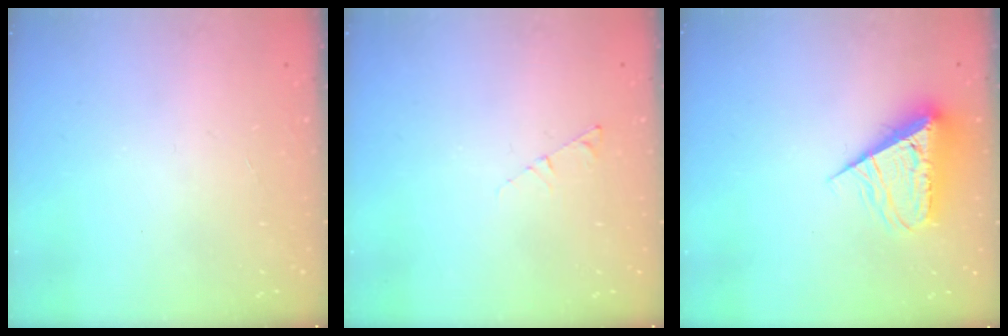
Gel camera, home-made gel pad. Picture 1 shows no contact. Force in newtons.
{"total": 2.7, "press": 2.6, "slide": 0.3}
{"total": 8.2, "press": 8.2, "slide": 0.9}